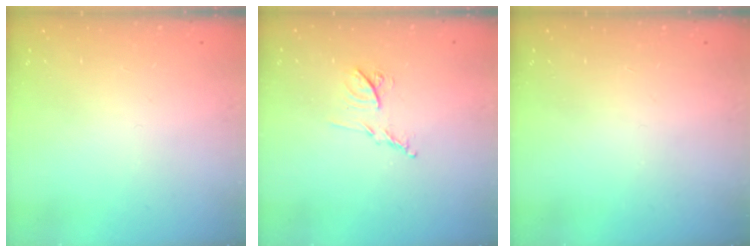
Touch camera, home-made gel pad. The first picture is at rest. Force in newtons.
{"total": 8.7, "press": 8.7, "slide": 0.4}
{"total": 0.0}